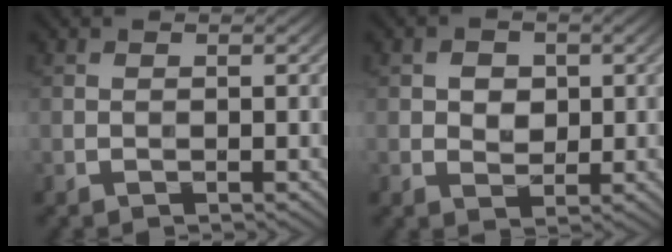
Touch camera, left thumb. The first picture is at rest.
{"total": 2.8, "force": [0.5, 2.3, 1.5], "torque": [-0.030, -0.002, 0.002]}